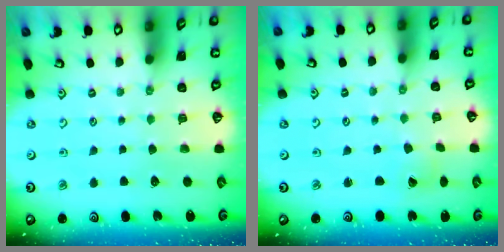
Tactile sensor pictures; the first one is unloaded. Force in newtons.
{"total": 2.9, "press": 2.9, "slide": 0.2}